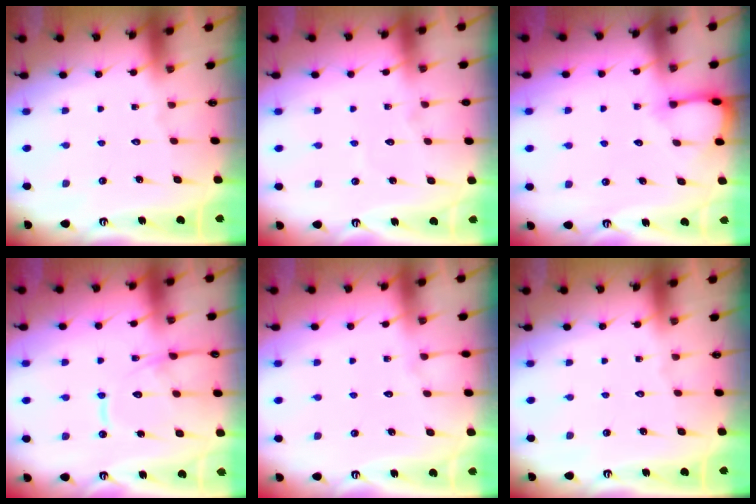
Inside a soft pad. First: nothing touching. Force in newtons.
{"total": 2.6, "press": 2.6, "slide": 0.3}
{"total": 4.7, "press": 4.7, "slide": 0.5}
{"total": 13.2, "press": 13.2, "slide": 1.2}
{"total": 2.5, "press": 2.5, "slide": 0.4}
{"total": 0.0}